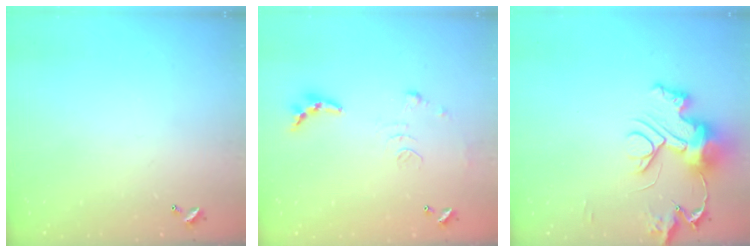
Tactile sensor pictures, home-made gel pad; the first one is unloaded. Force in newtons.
{"total": 9.3, "press": 9.3, "slide": 0.8}
{"total": 13.0, "press": 13.0, "slide": 0.8}